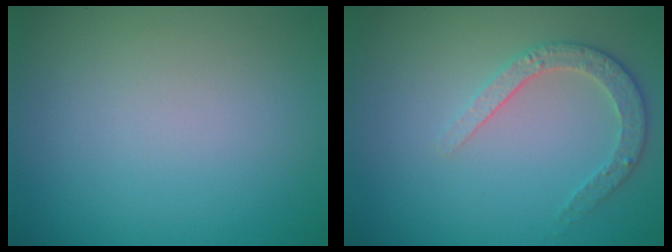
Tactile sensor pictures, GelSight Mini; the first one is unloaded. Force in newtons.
{"total": 2.6, "press": 2.5, "slide": 0.8}